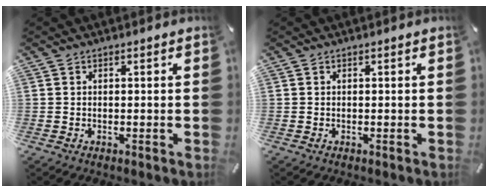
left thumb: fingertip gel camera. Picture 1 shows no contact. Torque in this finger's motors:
{"motor_torque": [0.00, 0.00, -0.01, -0.01, 0.00]}